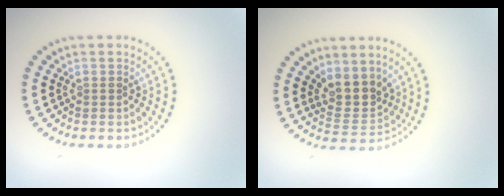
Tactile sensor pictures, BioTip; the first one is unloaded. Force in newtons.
{"total": 3.5, "press": 3.0, "slide": 1.8}